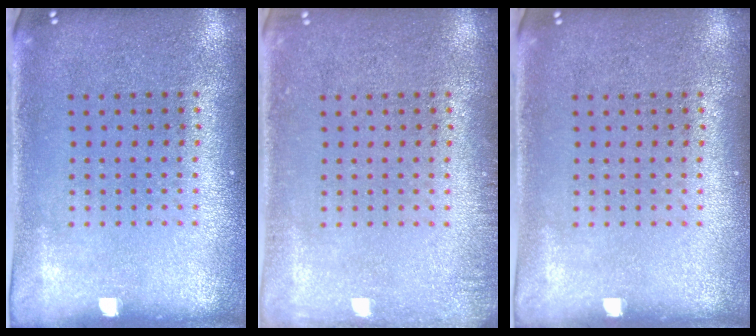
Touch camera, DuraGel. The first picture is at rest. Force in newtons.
{"total": 1.2, "press": 1.1, "slide": 0.2}
{"total": 0.0}